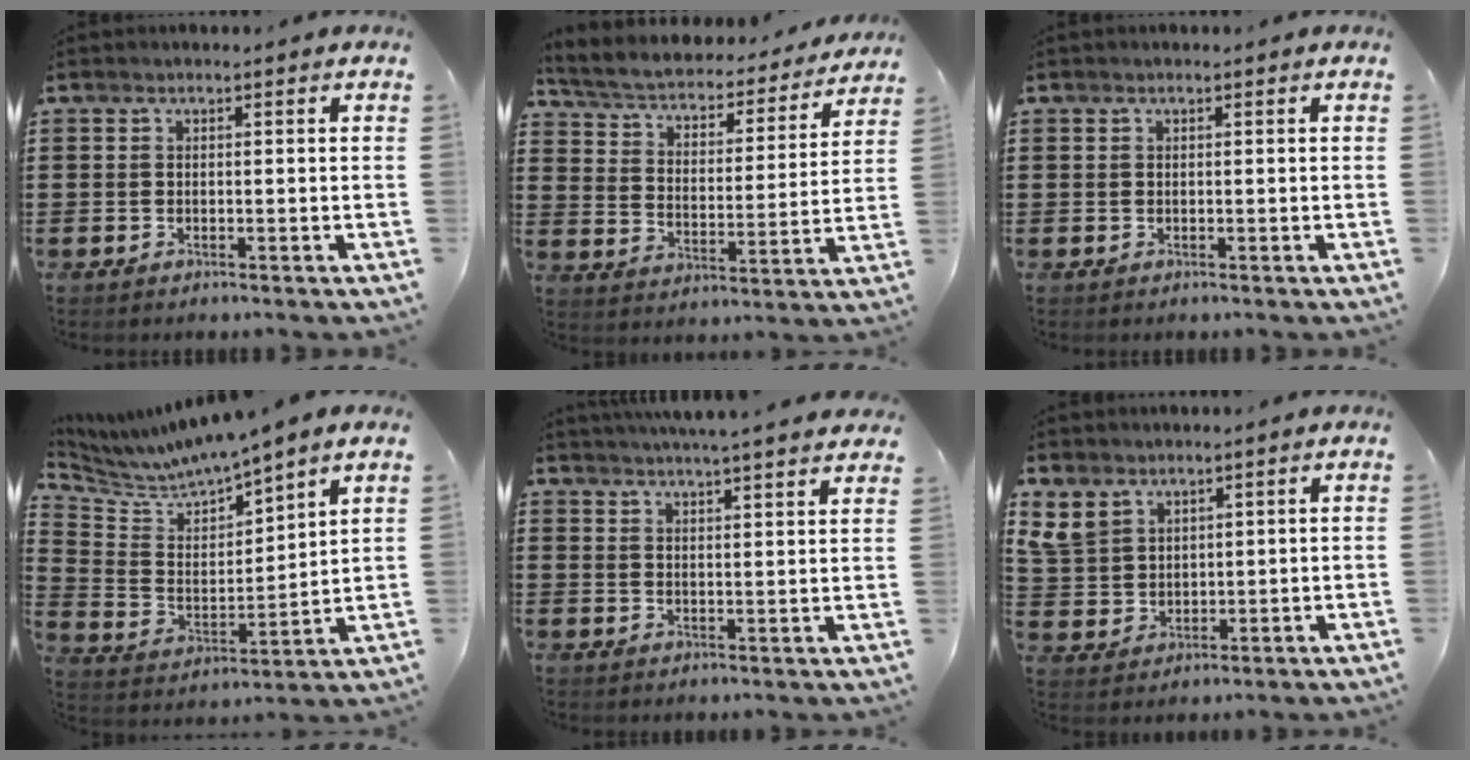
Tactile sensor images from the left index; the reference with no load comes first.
{"total": 3.3, "force": [2.9, 1.0, 1.2], "torque": [-0.042, -0.028, 0.040]}
{"total": 0.0}
{"total": 5.4, "force": [5.3, 0.2, 0.8], "torque": [-0.051, -0.052, 0.086]}
{"total": 4.4, "force": [4.2, -0.6, 1.0], "torque": [-0.034, -0.021, 0.075]}
{"total": 5.1, "force": [3.5, 3.5, 1.5], "torque": [-0.050, 0.001, 0.066]}